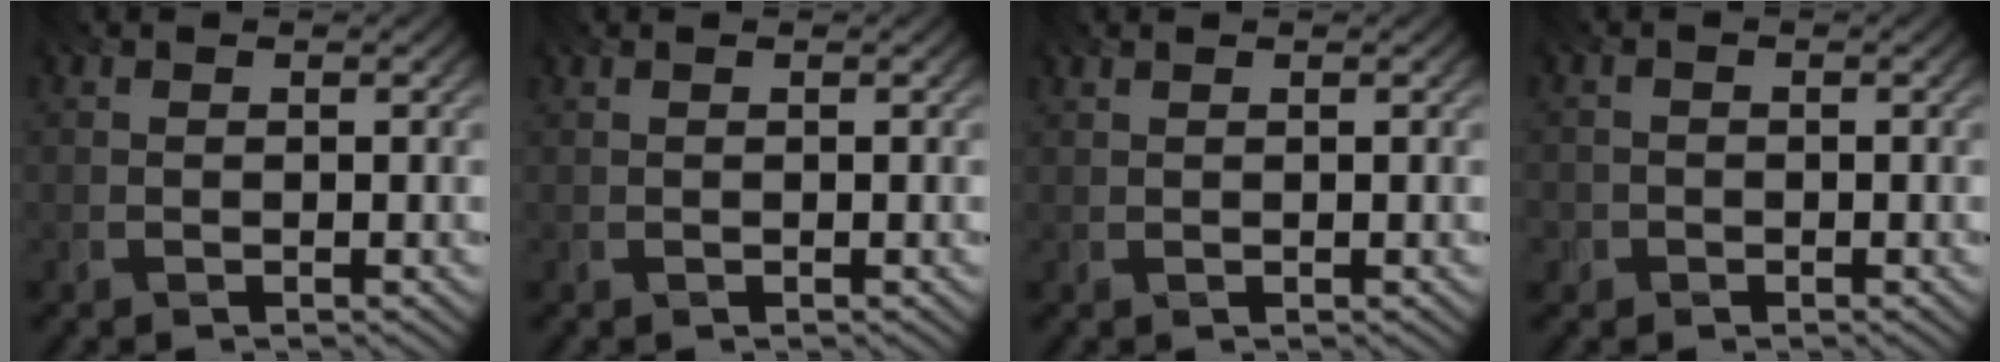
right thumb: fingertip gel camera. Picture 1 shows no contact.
{"total": 0.0}
{"total": 0.6, "force": [0.5, -0.1, 0.2], "torque": [-0.003, -0.001, 0.008]}
{"total": 1.3, "force": [-0.9, 0.9, -0.5], "torque": [0.013, -0.004, -0.025]}